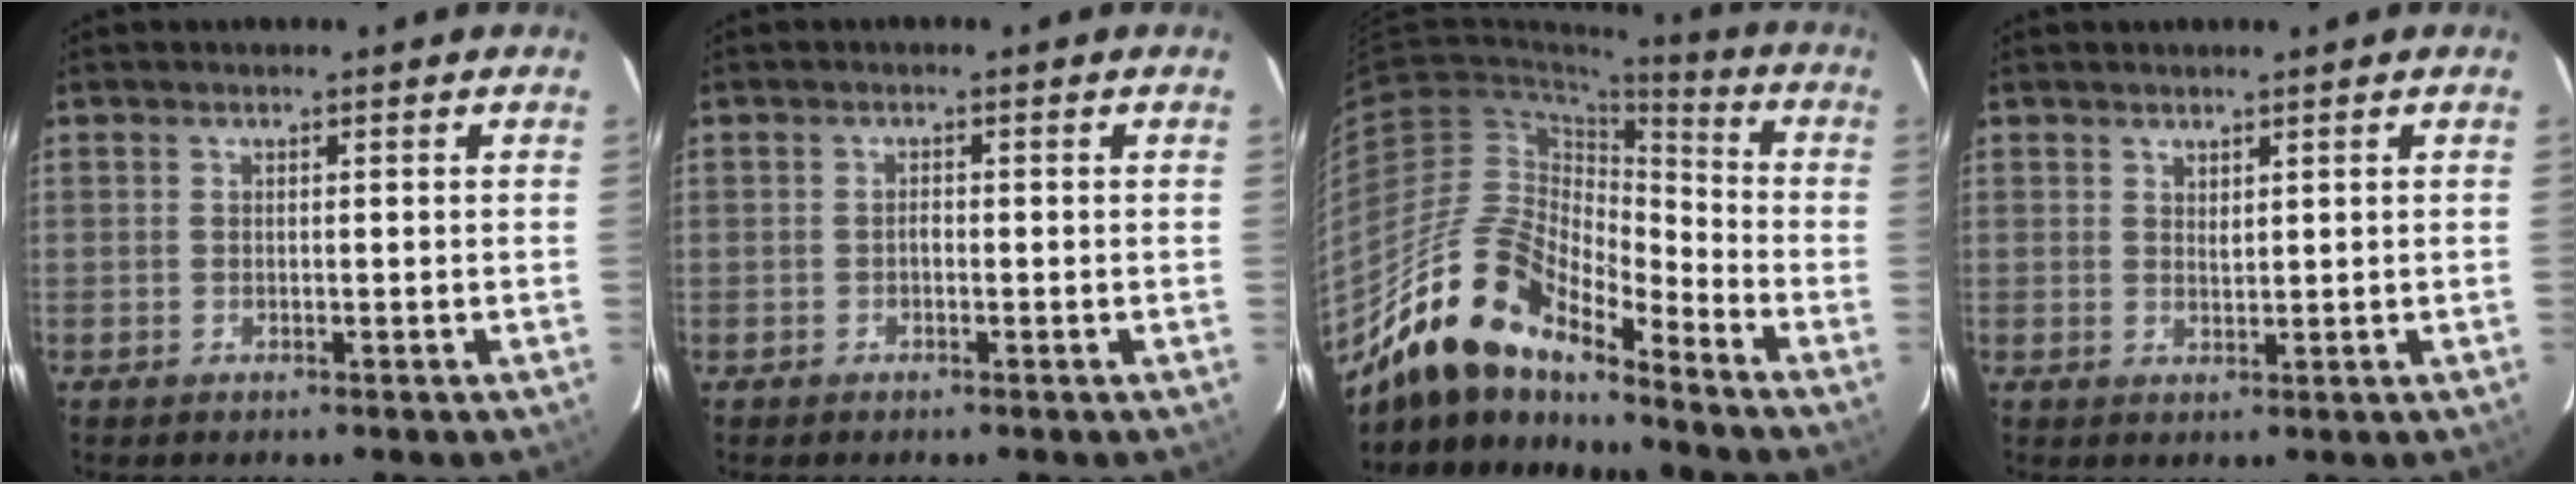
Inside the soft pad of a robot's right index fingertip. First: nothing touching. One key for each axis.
{"total": 0.7, "fx": -0.4, "fy": 0.4, "fz": 0.4, "tx": -0.006, "ty": 0.004, "tz": -0.009}
{"total": 17.4, "fx": -14.0, "fy": 5.2, "fz": 8.9, "tx": -0.157, "ty": 0.001, "tz": -0.269}
{"total": 1.3, "fx": 1.0, "fy": 0.5, "fz": 0.6, "tx": -0.008, "ty": 0.000, "tz": 0.019}